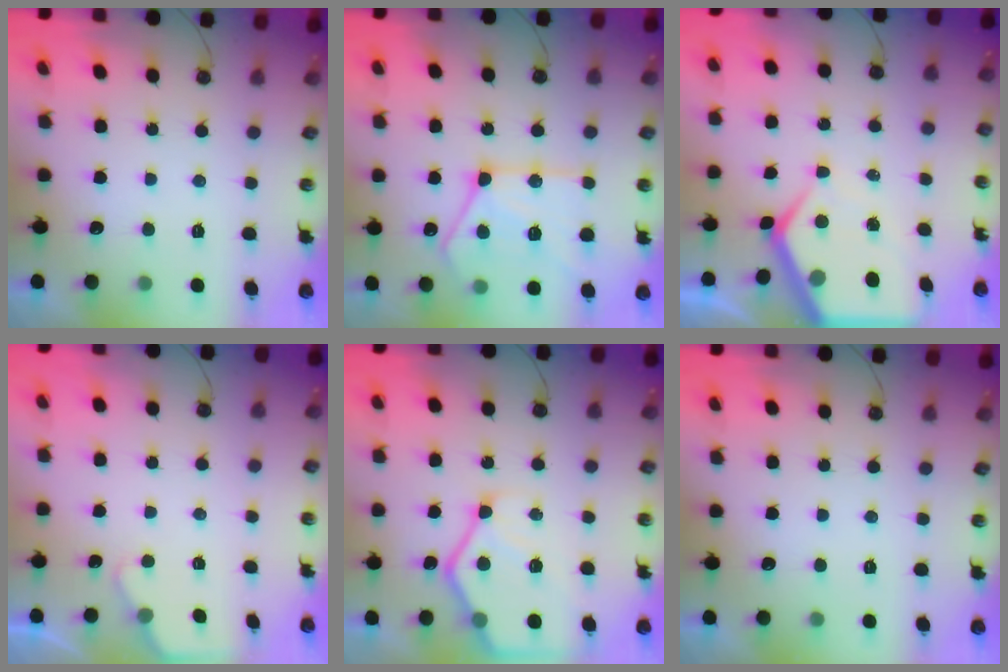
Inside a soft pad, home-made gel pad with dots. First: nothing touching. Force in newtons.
{"total": 17.0, "press": 17.0, "slide": 1.0}
{"total": 9.7, "press": 9.7, "slide": 0.9}
{"total": 1.7, "press": 1.7, "slide": 0.3}
{"total": 13.6, "press": 13.5, "slide": 1.4}
{"total": 0.0}